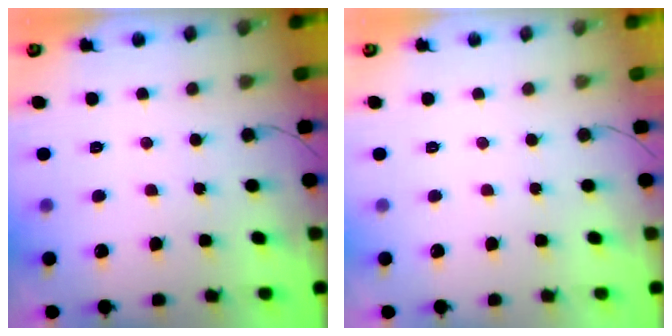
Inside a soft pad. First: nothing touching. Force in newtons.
{"total": 0.0}